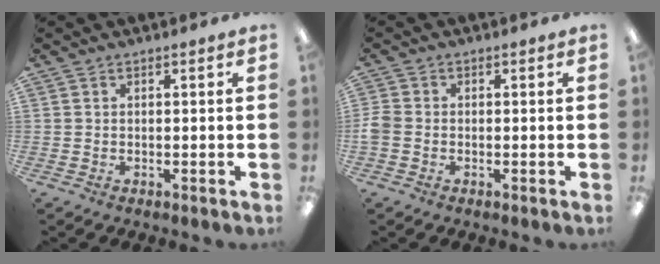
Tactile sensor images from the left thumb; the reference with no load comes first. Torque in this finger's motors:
{"motor_torque": [0.04, 0.24, 0.11, -0.20, 0.00]}